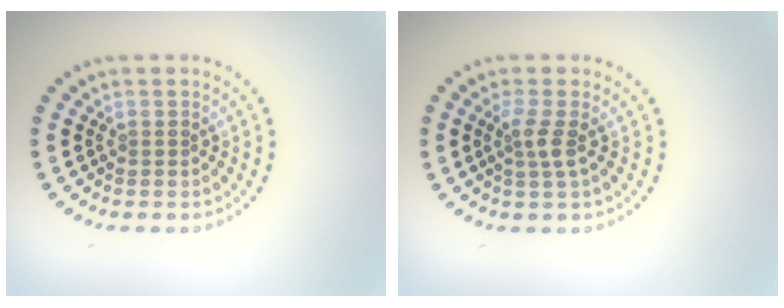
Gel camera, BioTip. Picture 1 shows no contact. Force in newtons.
{"total": 1.8, "press": 1.4, "slide": 1.1}